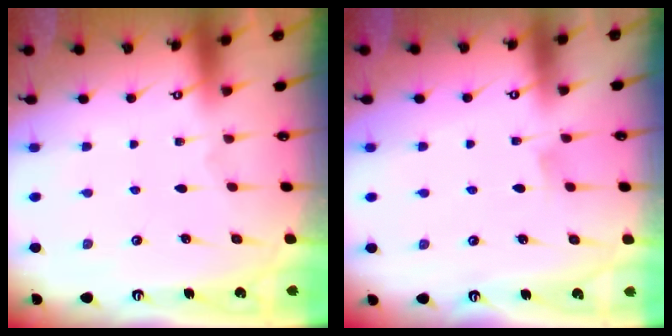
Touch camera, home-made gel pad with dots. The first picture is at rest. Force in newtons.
{"total": 3.7, "press": 3.7, "slide": 0.6}